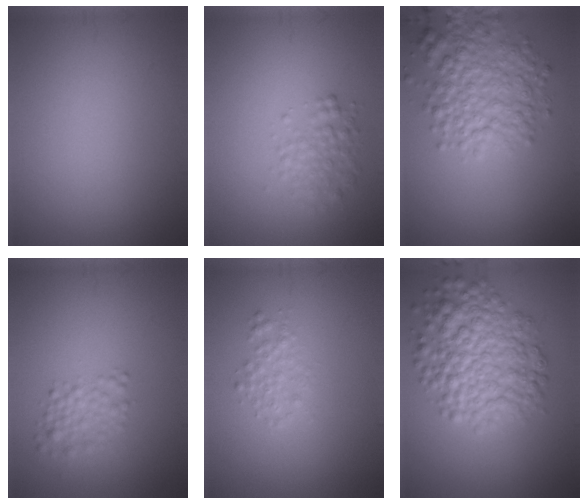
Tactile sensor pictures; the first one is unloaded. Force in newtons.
{"total": 2.4, "press": 2.4, "slide": 0.1}
{"total": 5.6, "press": 5.6, "slide": 0.2}
{"total": 2.2, "press": 2.2, "slide": 0.1}
{"total": 1.6, "press": 1.6, "slide": 0.1}
{"total": 7.4, "press": 7.4, "slide": 0.2}